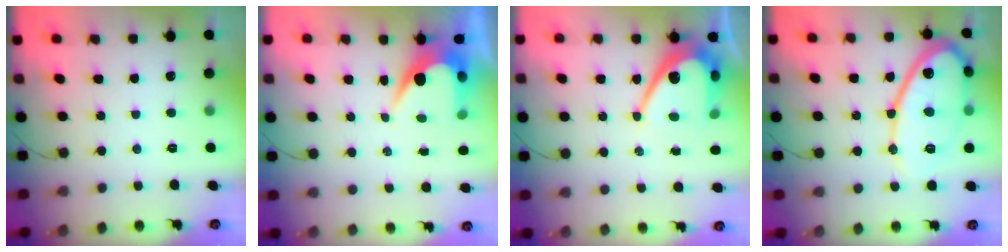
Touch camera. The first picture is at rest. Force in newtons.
{"total": 6.8, "press": 6.8, "slide": 0.4}
{"total": 11.7, "press": 11.7, "slide": 0.9}
{"total": 16.3, "press": 16.3, "slide": 1.4}